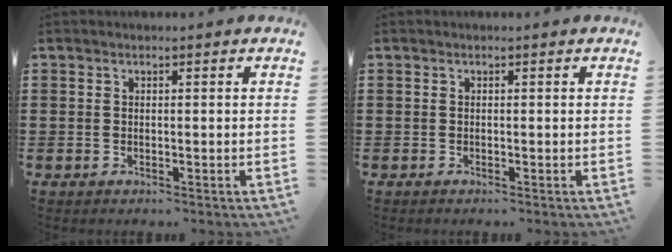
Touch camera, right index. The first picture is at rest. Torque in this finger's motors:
{"motor_torque": [-0.04, 1.16, 0.00, 0.02]}